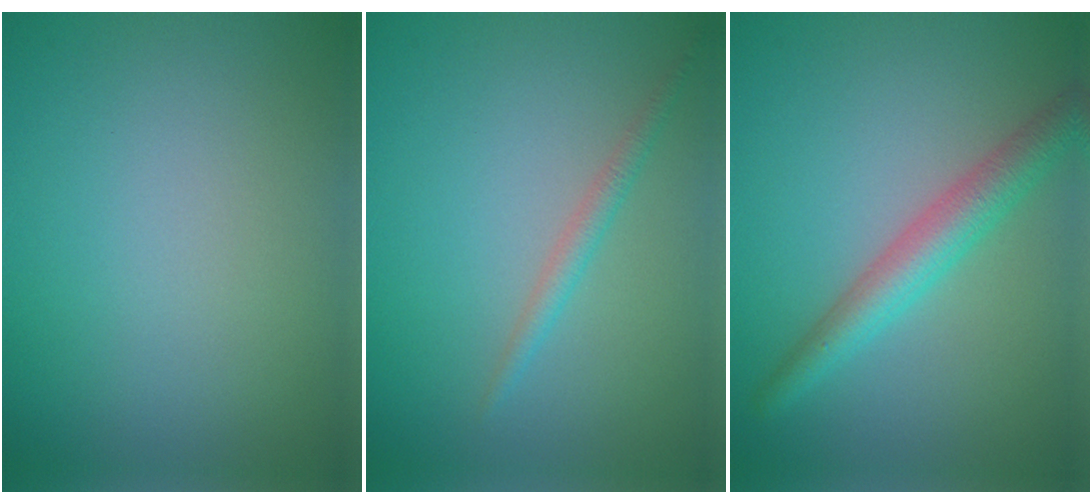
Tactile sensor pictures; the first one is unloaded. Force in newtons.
{"total": 1.5, "press": 1.5, "slide": 0.1}
{"total": 3.9, "press": 3.9, "slide": 0.1}